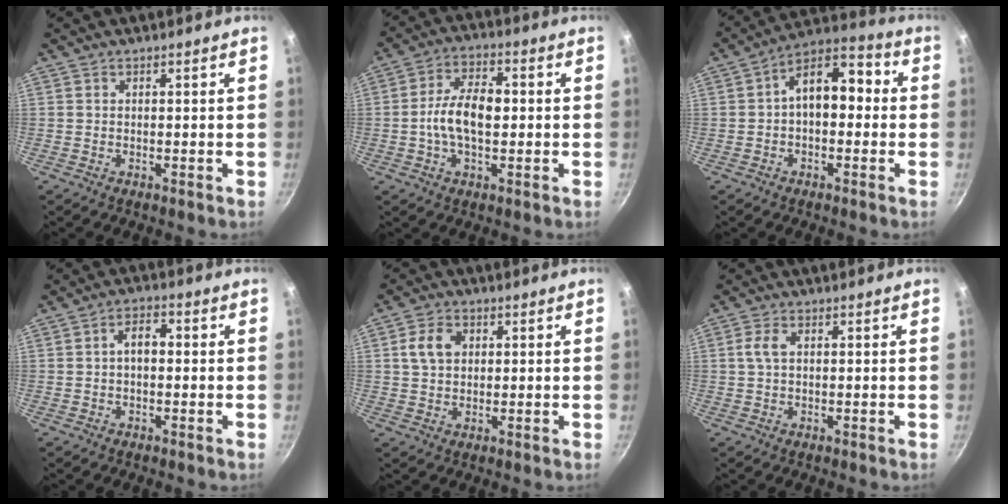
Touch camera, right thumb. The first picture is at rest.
{"total": 9.8, "force": [-0.4, 5.2, 8.2], "torque": [-0.150, 0.019, -0.012]}
{"total": 11.7, "force": [0.5, 6.9, 9.5], "torque": [-0.120, 0.044, -0.007]}
{"total": 4.2, "force": [0.0, 2.5, 3.4], "torque": [-0.050, 0.018, -0.005]}
{"total": 5.8, "force": [1.4, 4.3, 3.7], "torque": [-0.062, 0.005, 0.024]}
{"total": 2.8, "force": [0.5, 1.6, 2.2], "torque": [-0.056, 0.009, 0.009]}